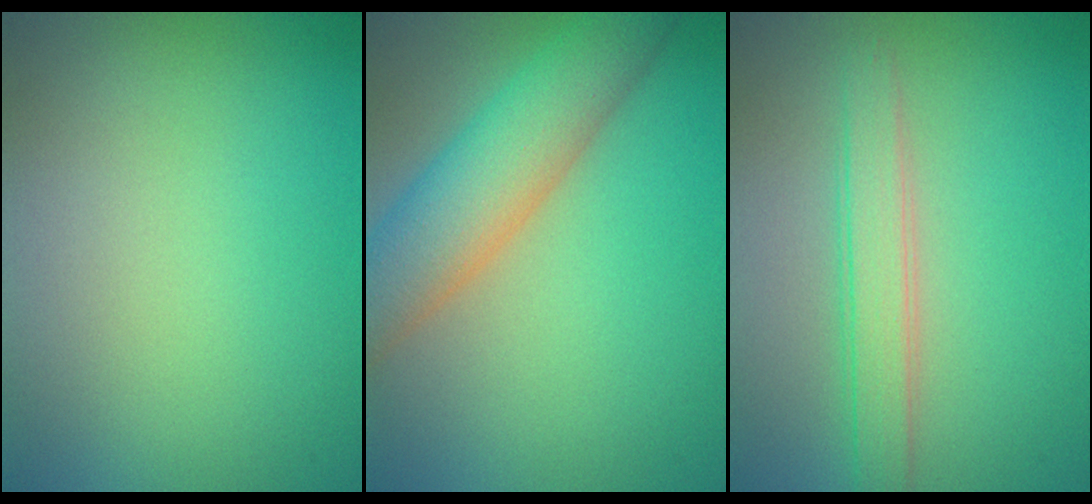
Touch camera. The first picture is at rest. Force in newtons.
{"total": 6.4, "press": 6.4, "slide": 0.2}
{"total": 2.6, "press": 2.6, "slide": 0.0}